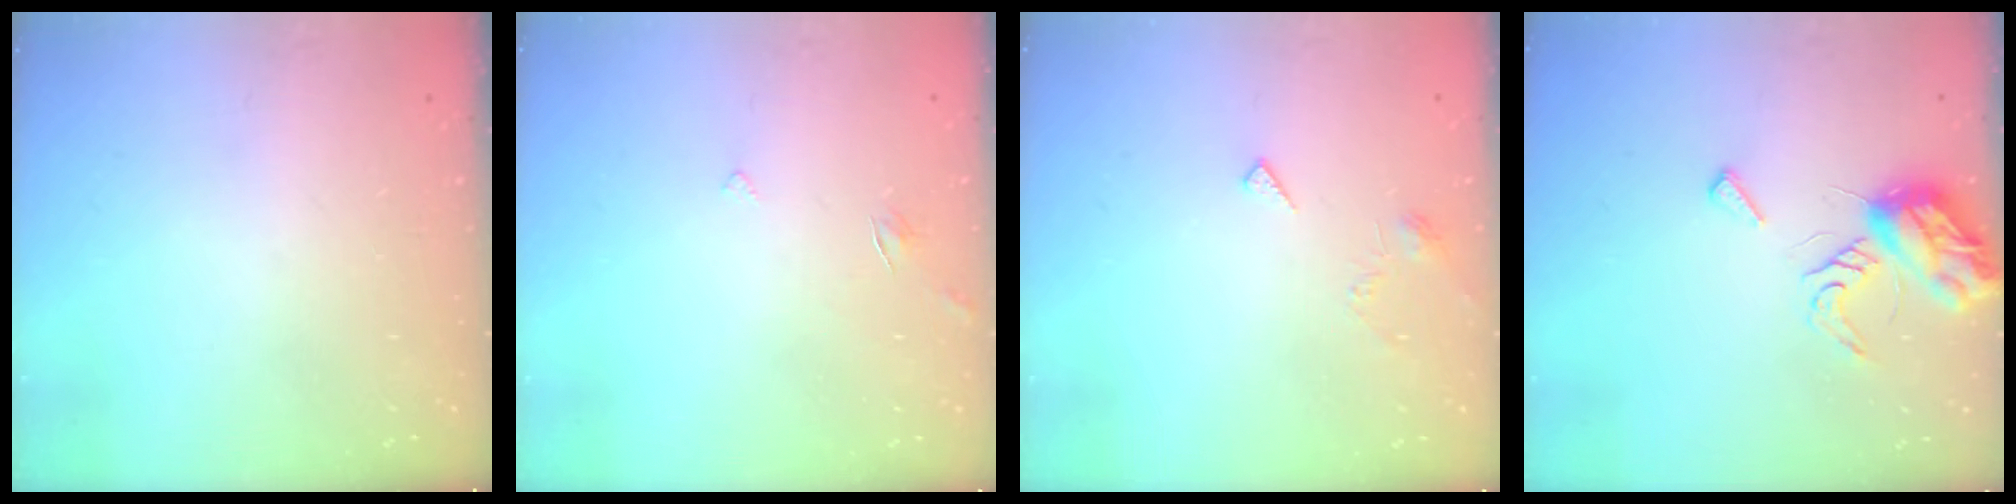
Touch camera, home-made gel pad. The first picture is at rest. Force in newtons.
{"total": 2.8, "press": 2.8, "slide": 0.3}
{"total": 5.2, "press": 5.2, "slide": 0.5}
{"total": 8.1, "press": 8.1, "slide": 0.9}